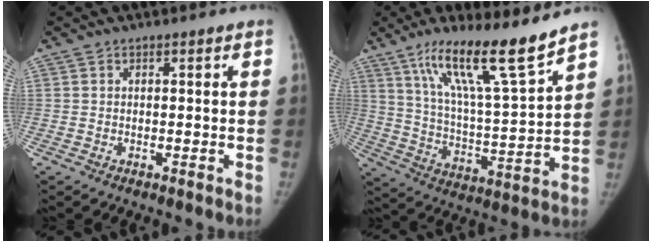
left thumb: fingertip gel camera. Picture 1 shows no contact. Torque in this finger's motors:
{"motor_torque": [0.19, 0.13, 1.53, -1.25, 0.13]}